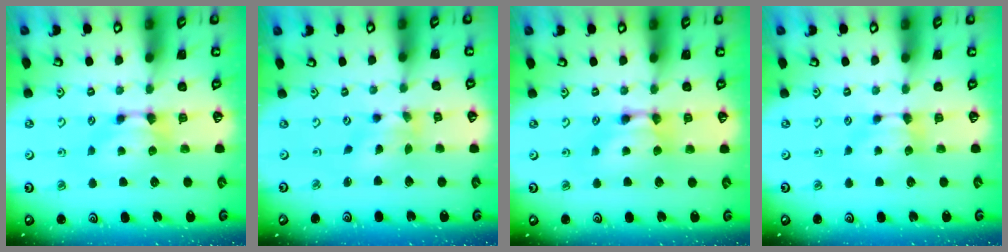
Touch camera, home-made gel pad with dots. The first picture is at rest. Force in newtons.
{"total": 1.4, "press": 0.4, "slide": 1.4}
{"total": 1.8, "press": 1.7, "slide": 0.0}
{"total": 0.7, "press": 0.6, "slide": 0.5}